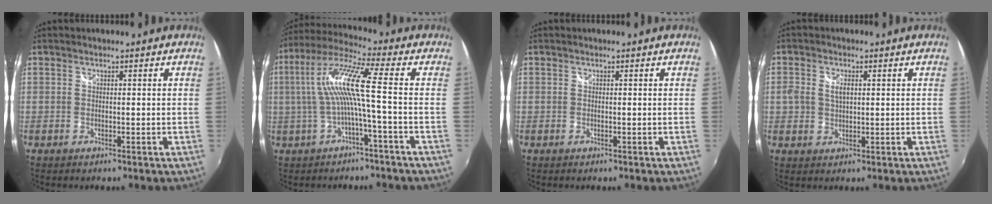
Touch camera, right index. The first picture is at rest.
{"total": 10.3, "force": [-1.0, -0.6, 10.3], "torque": [-0.205, 0.012, -0.012]}
{"total": 0.0}
{"total": 3.3, "force": [0.6, 2.2, 2.4], "torque": [-0.044, 0.004, 0.011]}